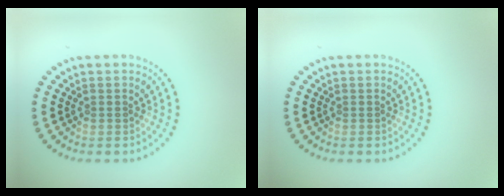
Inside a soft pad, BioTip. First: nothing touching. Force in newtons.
{"total": 0.0}